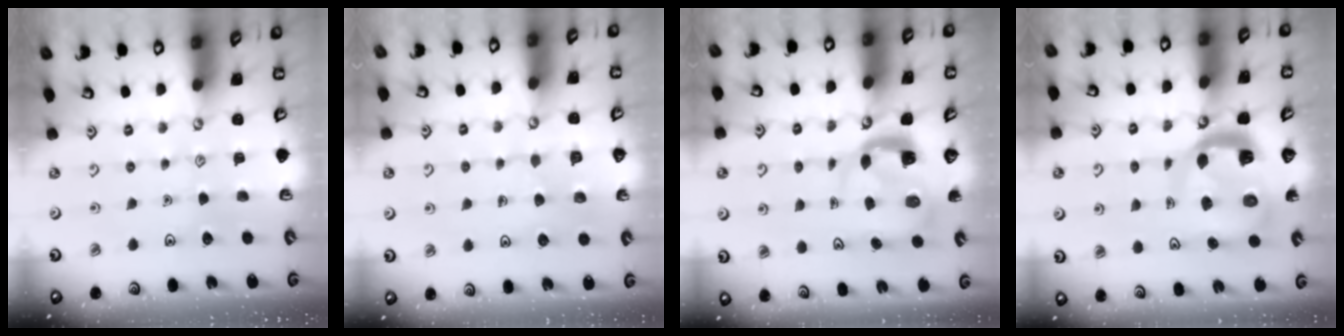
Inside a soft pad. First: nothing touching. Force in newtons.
{"total": 2.5, "press": 2.5, "slide": 0.1}
{"total": 4.0, "press": 3.9, "slide": 0.4}
{"total": 10.0, "press": 9.9, "slide": 1.3}